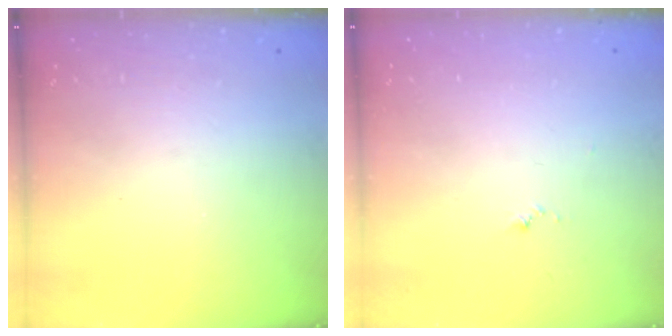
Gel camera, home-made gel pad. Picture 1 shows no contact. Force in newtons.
{"total": 3.8, "press": 3.8, "slide": 0.4}